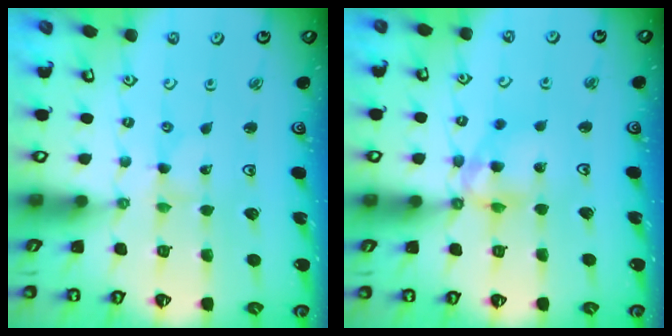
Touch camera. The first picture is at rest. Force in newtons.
{"total": 12.3, "press": 12.0, "slide": 2.7}